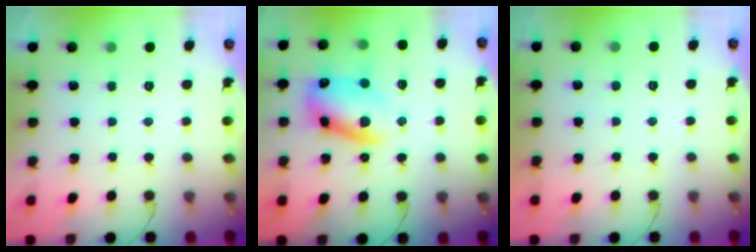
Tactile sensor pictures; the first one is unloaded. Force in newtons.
{"total": 13.2, "press": 12.9, "slide": 2.7}
{"total": 1.0, "press": 1.0, "slide": 0.2}